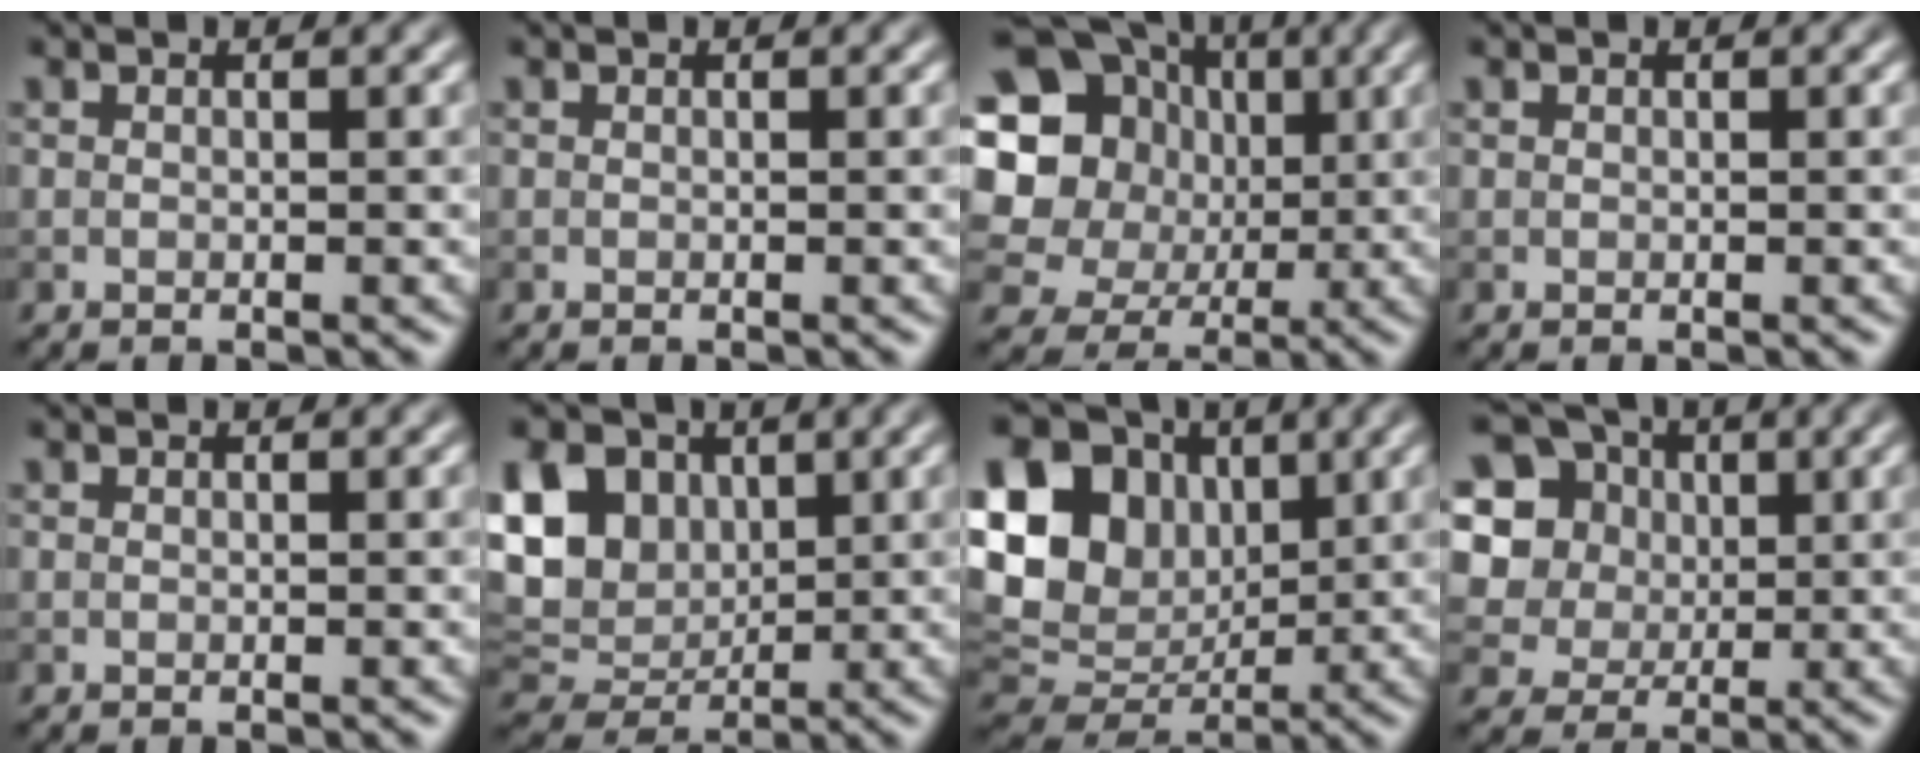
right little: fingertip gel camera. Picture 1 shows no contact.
{"total": 0.0}
{"total": 17.3, "force": [3.3, 15.4, 7.2], "torque": [-0.177, 0.032, 0.035]}
{"total": 0.0}
{"total": 0.0}
{"total": 10.6, "force": [3.1, 7.8, 6.4], "torque": [-0.134, 0.028, 0.042]}
{"total": 14.5, "force": [3.1, 11.5, 8.3], "torque": [-0.183, 0.019, 0.049]}
{"total": 11.8, "force": [4.5, 9.5, 5.3], "torque": [-0.140, 0.028, 0.080]}